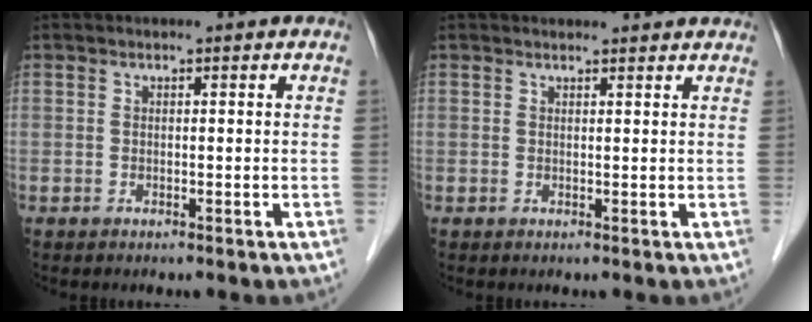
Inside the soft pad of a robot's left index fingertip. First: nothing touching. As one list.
[{"total": 3.7, "force": [3.6, 0.5, 0.6], "torque": [-0.014, 0.012, 0.039]}]